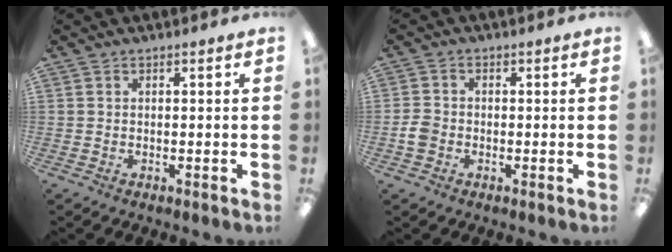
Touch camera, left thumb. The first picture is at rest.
{"total": 3.4, "force": [-1.0, 2.8, 1.7], "torque": [-0.026, 0.009, -0.018]}